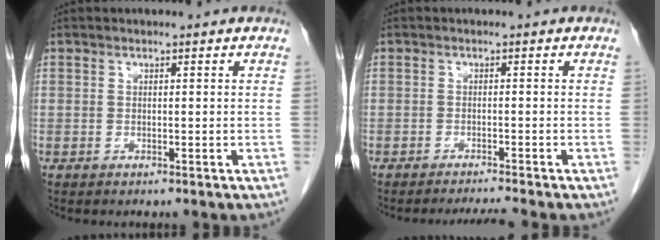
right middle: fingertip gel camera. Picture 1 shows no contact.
{"total": 3.3, "force": [-2.9, -1.3, 0.7], "torque": [-0.014, -0.012, -0.047]}